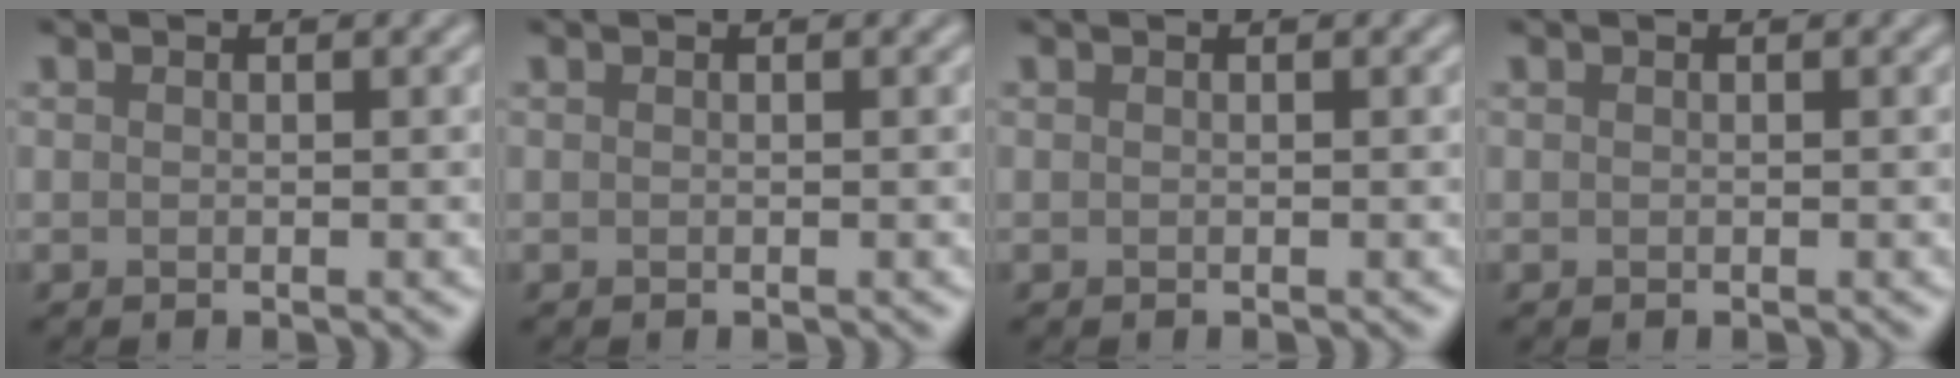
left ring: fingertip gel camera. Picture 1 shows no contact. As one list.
[{"total": 0.0}, {"total": 0.0}, {"total": 0.0}]